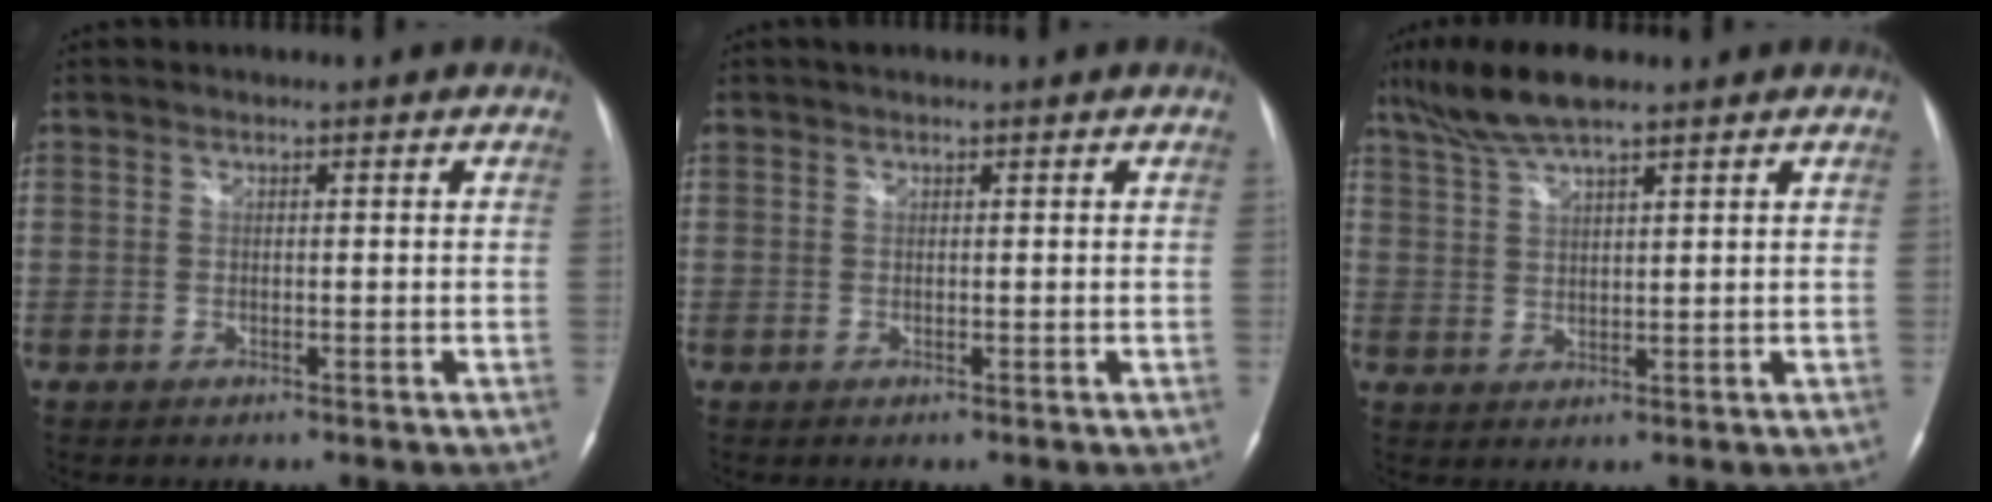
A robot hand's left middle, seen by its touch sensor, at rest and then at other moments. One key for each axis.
{"total": 1.1, "fx": 0.9, "fy": 0.5, "fz": 0.4, "tx": -0.013, "ty": 0.018, "tz": 0.017}
{"total": 7.5, "fx": 5.8, "fy": 1.1, "fz": 4.7, "tx": -0.099, "ty": 0.019, "tz": 0.109}